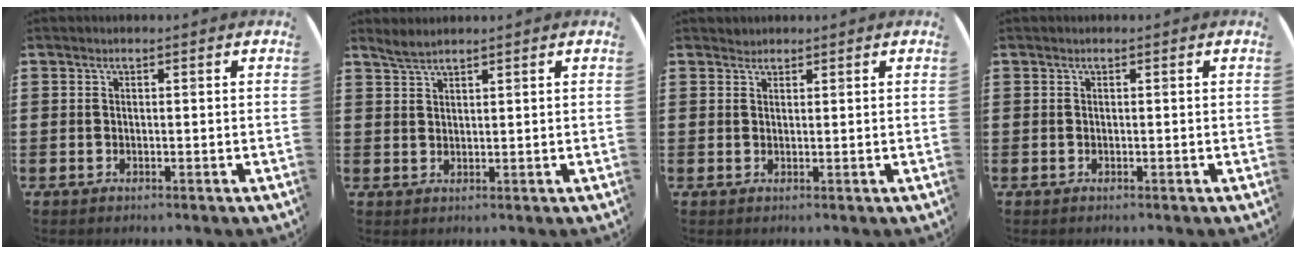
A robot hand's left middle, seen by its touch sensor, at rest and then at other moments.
{"total": 1.9, "force": [1.8, 0.0, 0.5], "torque": [-0.013, 0.001, 0.035]}
{"total": 0.9, "force": [0.8, 0.2, -0.2], "torque": [0.001, 0.003, 0.016]}
{"total": 0.0}